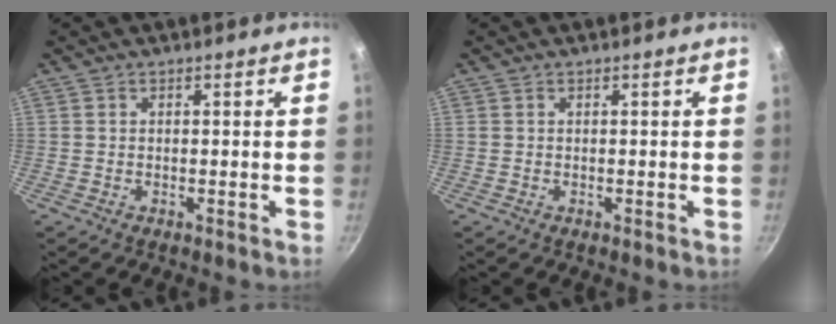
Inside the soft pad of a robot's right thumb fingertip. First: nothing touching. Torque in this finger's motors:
{"motor_torque": [0.12, 0.06, -0.01, 0.43, 0.01]}